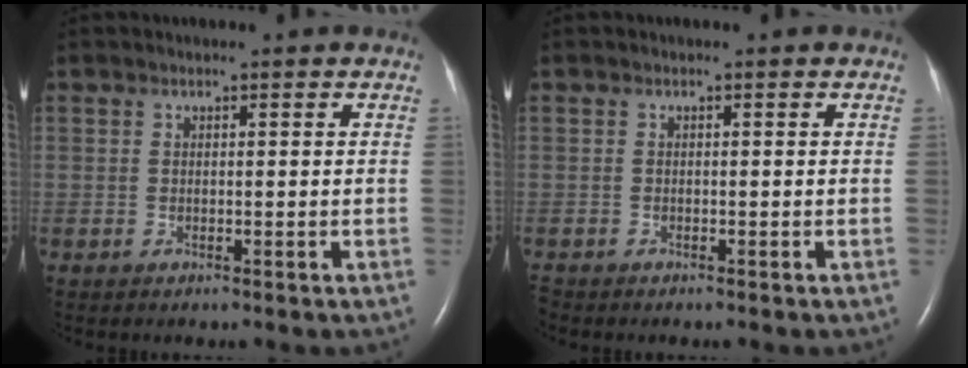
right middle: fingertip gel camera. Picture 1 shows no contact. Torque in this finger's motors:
{"motor_torque": [0.00, 0.00, 0.02, 0.02]}